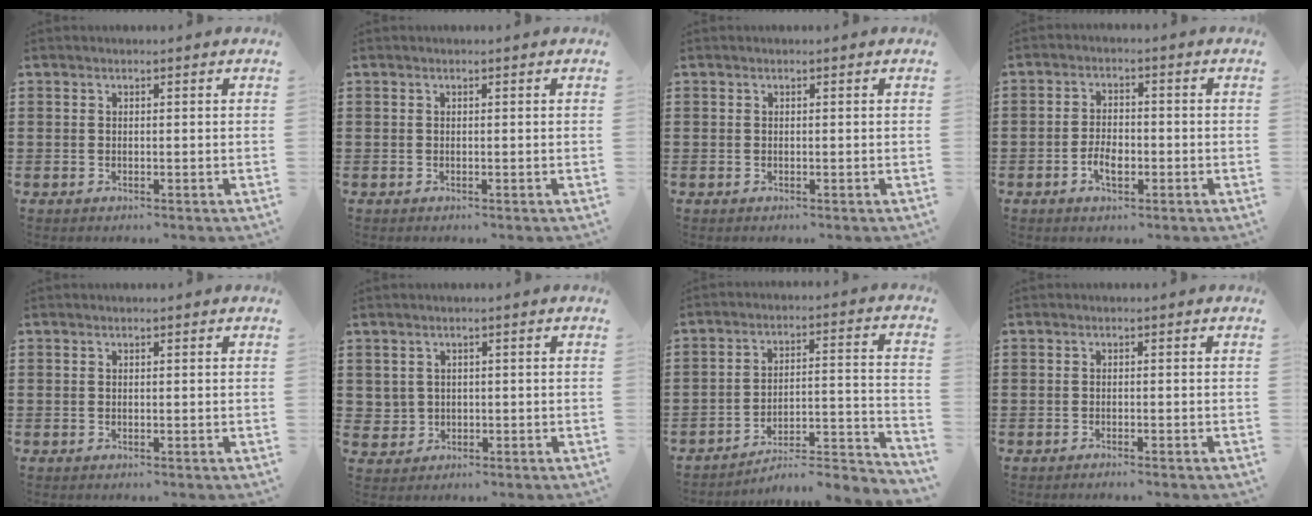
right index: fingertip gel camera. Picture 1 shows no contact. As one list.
[{"total": 0.0}, {"total": 0.0}, {"total": 3.8, "force": [-1.5, 2.0, 2.9], "torque": [-0.058, 0.002, -0.029]}, {"total": 0.0}, {"total": 1.6, "force": [0.1, 1.6, 0.1], "torque": [-0.011, 0.007, 0.001]}, {"total": 4.3, "force": [-4.0, 0.3, 1.6], "torque": [-0.032, -0.021, -0.085]}, {"total": 0.7, "force": [-0.7, -0.2, 0.2], "torque": [-0.004, -0.001, -0.014]}]